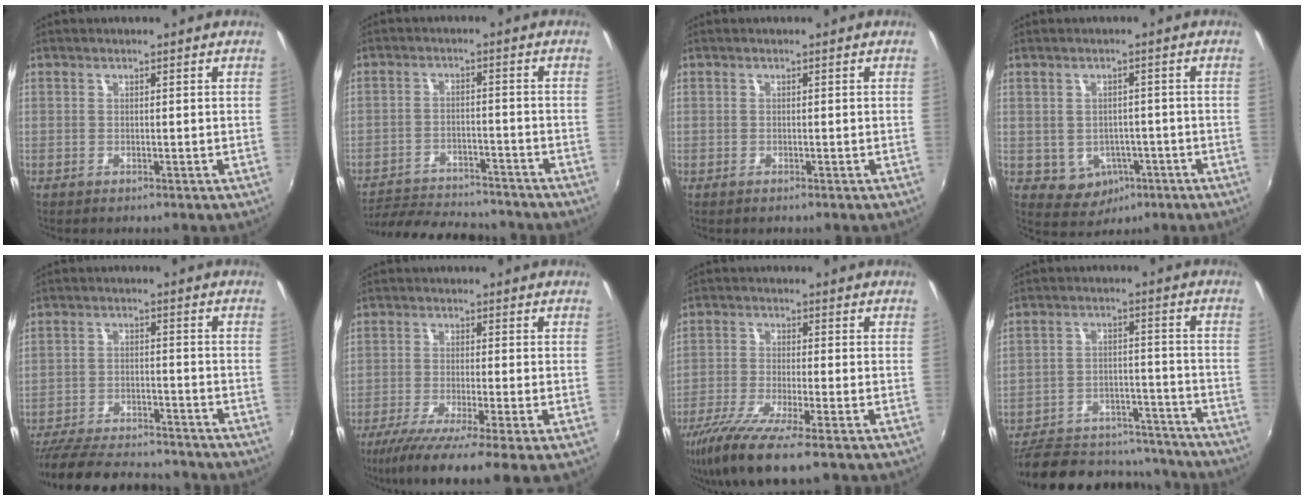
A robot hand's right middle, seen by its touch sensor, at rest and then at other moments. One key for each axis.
{"total": 16.5, "fx": -14.7, "fy": 4.4, "fz": 6.0, "tx": -0.137, "ty": -0.003, "tz": -0.209}
{"total": 0.0}
{"total": 5.6, "fx": -2.0, "fy": 4.9, "fz": 1.8, "tx": -0.046, "ty": 0.007, "tz": -0.012}
{"total": 19.3, "fx": -16.8, "fy": 5.2, "fz": 8.0, "tx": -0.175, "ty": -0.014, "tz": -0.246}
{"total": 9.9, "fx": -6.7, "fy": -0.2, "fz": 7.3, "tx": -0.152, "ty": -0.042, "tz": -0.115}
{"total": 11.2, "fx": -7.7, "fy": 1.1, "fz": 8.1, "tx": -0.181, "ty": -0.043, "tz": -0.142}
{"total": 20.9, "fx": -17.8, "fy": 8.4, "fz": 7.2, "tx": -0.153, "ty": 0.030, "tz": -0.224}